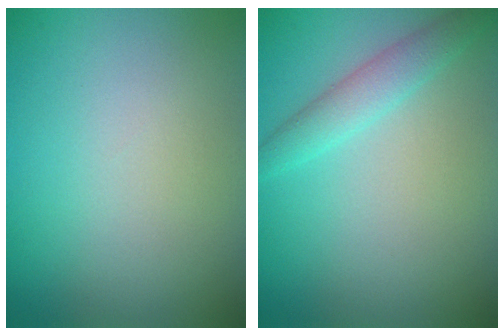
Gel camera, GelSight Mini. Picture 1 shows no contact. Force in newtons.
{"total": 2.3, "press": 2.3, "slide": 0.1}